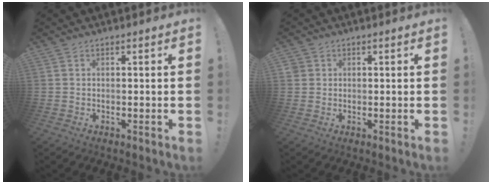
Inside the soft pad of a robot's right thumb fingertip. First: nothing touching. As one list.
[{"total": 2.1, "force": [0.9, 1.9, 0.4], "torque": [-0.008, 0.001, 0.018]}]